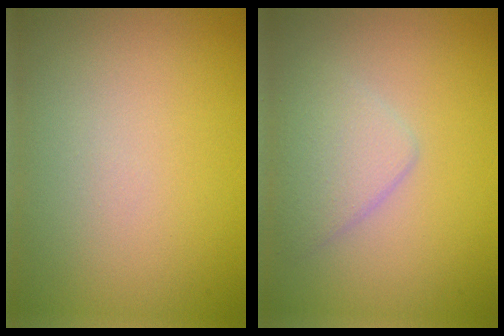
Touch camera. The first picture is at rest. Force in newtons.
{"total": 2.7, "press": 2.7, "slide": 0.2}